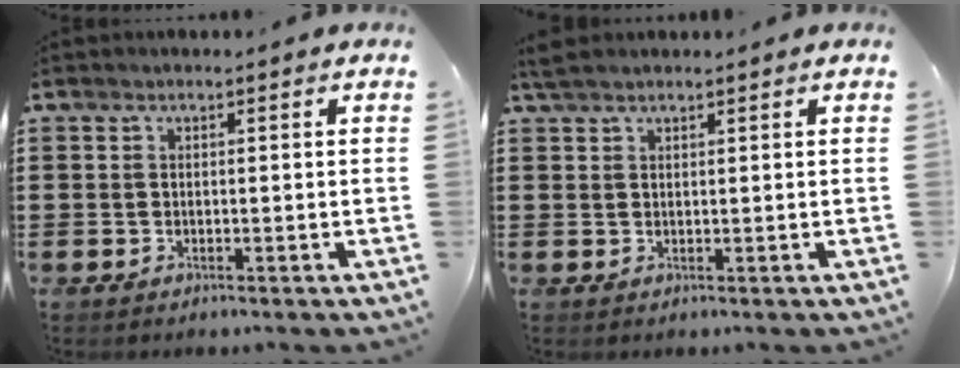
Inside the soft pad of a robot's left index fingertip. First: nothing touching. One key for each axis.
{"total": 1.7, "fx": 1.4, "fy": 0.3, "fz": 0.8, "tx": -0.018, "ty": 0.002, "tz": 0.028}